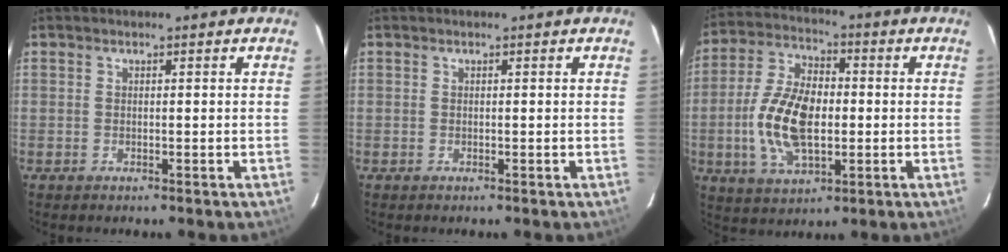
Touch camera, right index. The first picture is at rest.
{"total": 0.0}
{"total": 14.7, "force": [-1.8, 8.0, 12.2], "torque": [-0.252, 0.006, -0.034]}